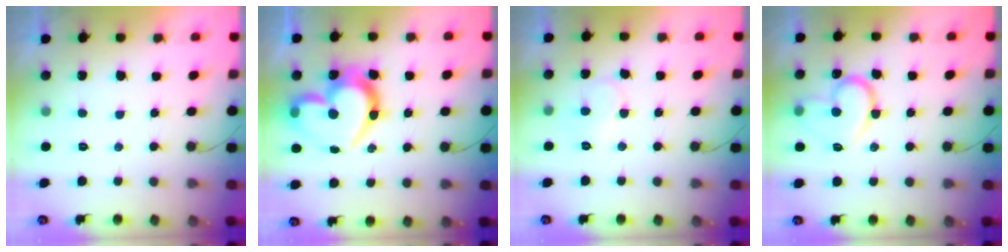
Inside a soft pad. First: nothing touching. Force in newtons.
{"total": 23.6, "press": 23.5, "slide": 2.0}
{"total": 5.6, "press": 5.6, "slide": 0.5}
{"total": 14.5, "press": 14.4, "slide": 1.3}